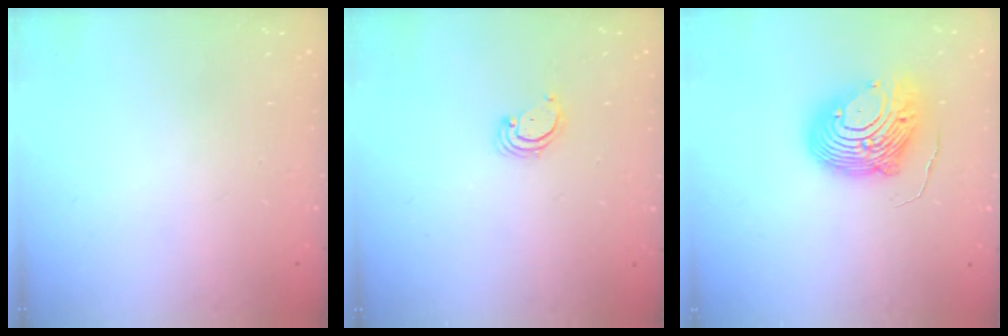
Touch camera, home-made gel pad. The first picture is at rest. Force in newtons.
{"total": 2.5, "press": 2.5, "slide": 0.2}
{"total": 12.3, "press": 12.2, "slide": 1.2}